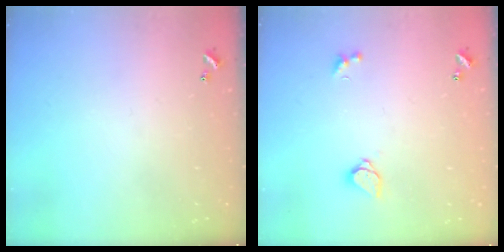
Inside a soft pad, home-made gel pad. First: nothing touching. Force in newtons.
{"total": 1.7, "press": 1.7, "slide": 0.4}